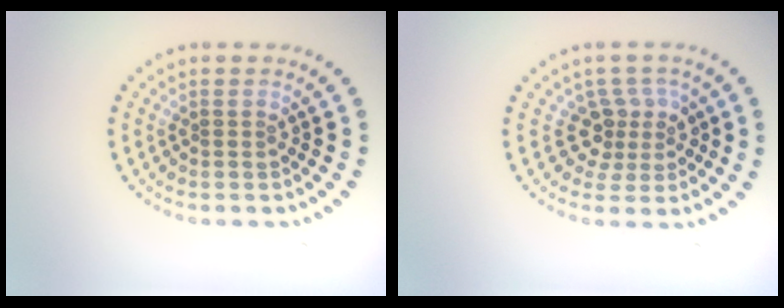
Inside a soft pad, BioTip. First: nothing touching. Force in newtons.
{"total": 2.9, "press": 2.1, "slide": 2.0}